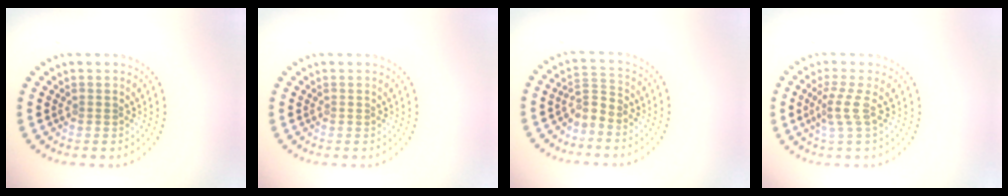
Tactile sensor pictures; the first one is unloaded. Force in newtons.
{"total": 0.0}
{"total": 2.1, "press": 1.4, "slide": 1.6}
{"total": 2.1, "press": 1.4, "slide": 1.5}